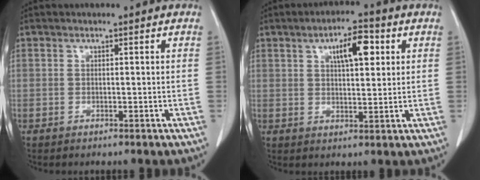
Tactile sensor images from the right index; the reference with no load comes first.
{"total": 7.0, "force": [2.8, 2.3, 6.1], "torque": [-0.100, 0.011, 0.044]}